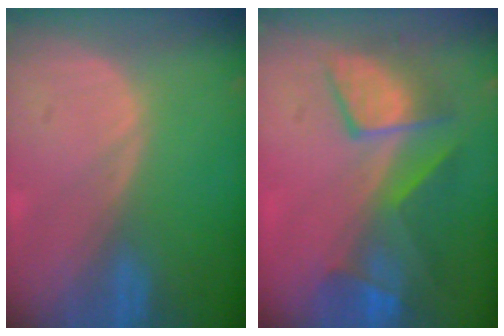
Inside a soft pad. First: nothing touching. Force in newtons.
{"total": 7.9, "press": 7.8, "slide": 1.4}